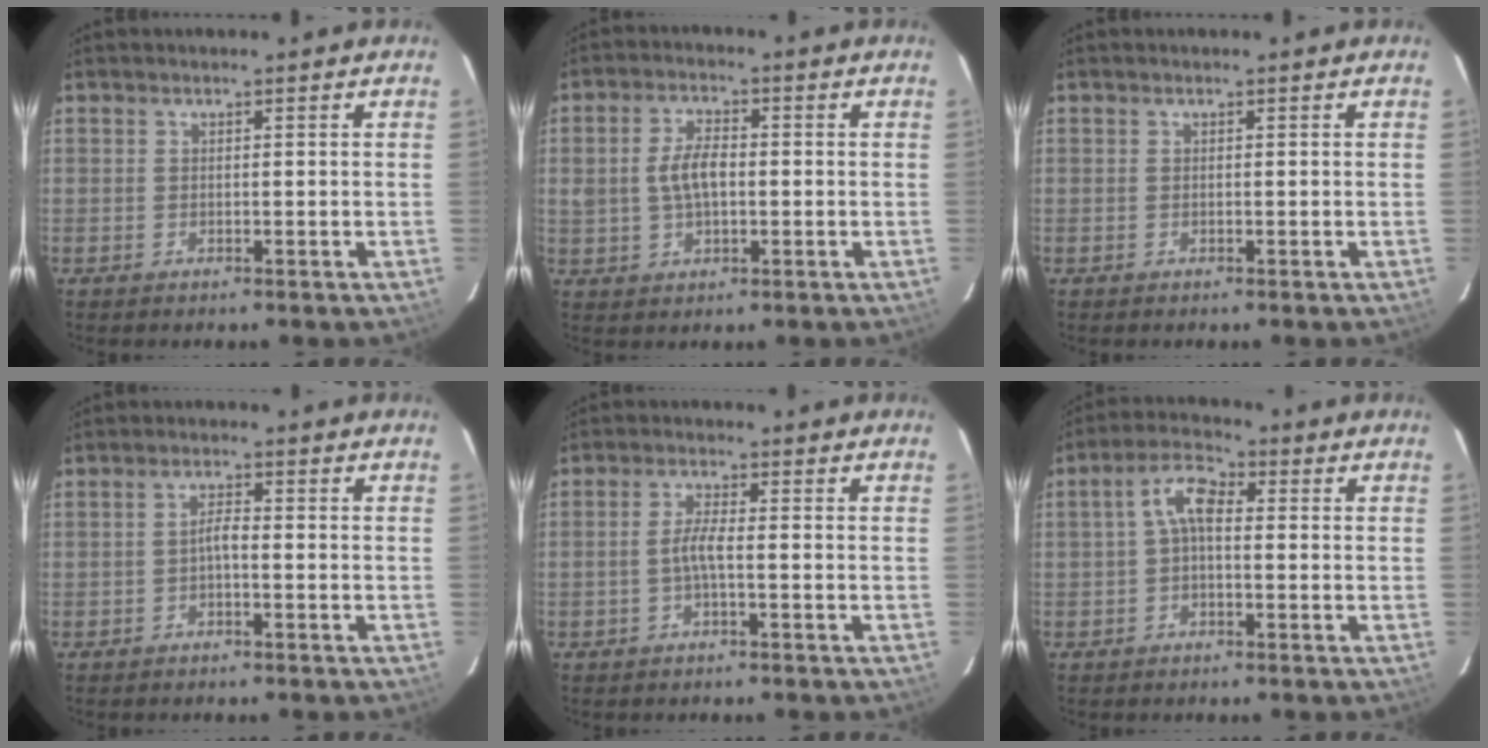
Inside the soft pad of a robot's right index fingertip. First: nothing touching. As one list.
[{"total": 6.1, "force": [-0.1, 3.5, 5.1], "torque": [-0.099, 0.008, 0.004]}, {"total": 0.0}, {"total": 1.8, "force": [-0.7, 0.5, 1.6], "torque": [-0.031, 0.007, -0.015]}, {"total": 3.0, "force": [-0.9, 0.3, 2.8], "torque": [-0.059, 0.005, -0.017]}, {"total": 5.5, "force": [0.1, 2.9, 4.7], "torque": [-0.094, 0.022, 0.001]}]